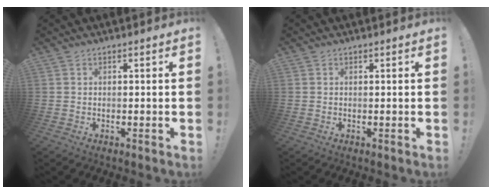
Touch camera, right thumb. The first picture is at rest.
{"total": 0.0}